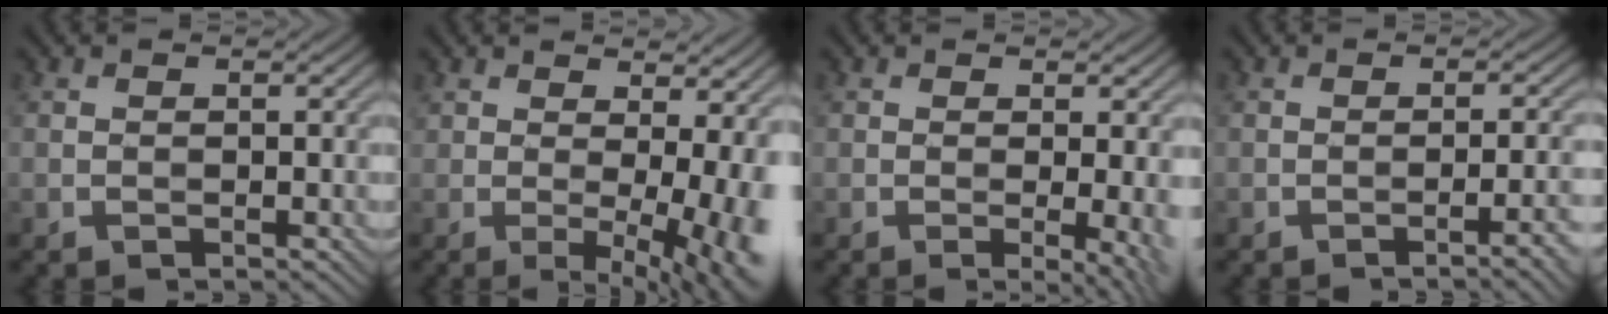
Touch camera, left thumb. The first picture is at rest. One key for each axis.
{"total": 9.7, "fx": 0.8, "fy": 3.4, "fz": 9.0, "tx": -0.108, "ty": 0.008, "tz": 0.024}
{"total": 4.4, "fx": -0.4, "fy": 0.9, "fz": 4.2, "tx": -0.064, "ty": -0.007, "tz": -0.006}
{"total": 4.2, "fx": -1.9, "fy": 0.8, "fz": 3.7, "tx": -0.043, "ty": 0.014, "tz": -0.032}